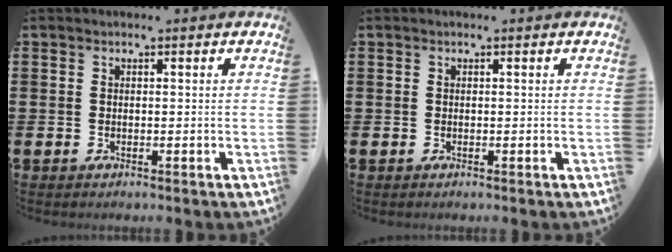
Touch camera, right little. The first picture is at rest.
{"total": 0.0}